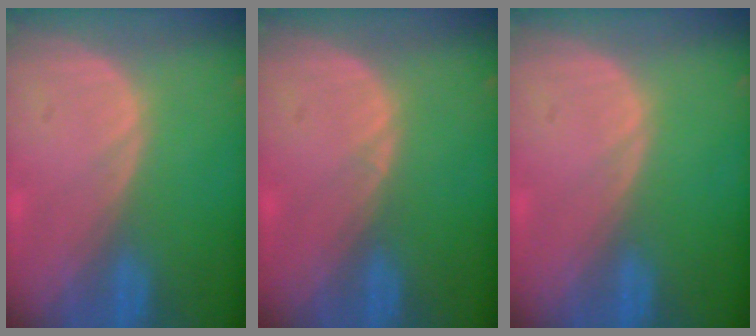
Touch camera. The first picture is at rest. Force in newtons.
{"total": 0.5, "press": 0.4, "slide": 0.4}
{"total": 0.0}